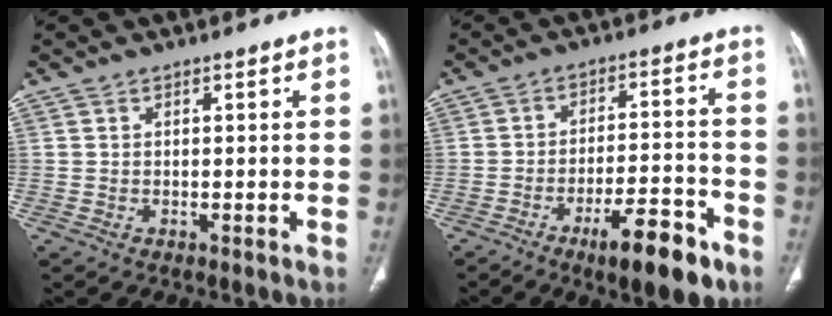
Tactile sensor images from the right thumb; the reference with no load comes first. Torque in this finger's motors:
{"motor_torque": [1.85, 1.93, 0.92, -1.02, 0.24]}